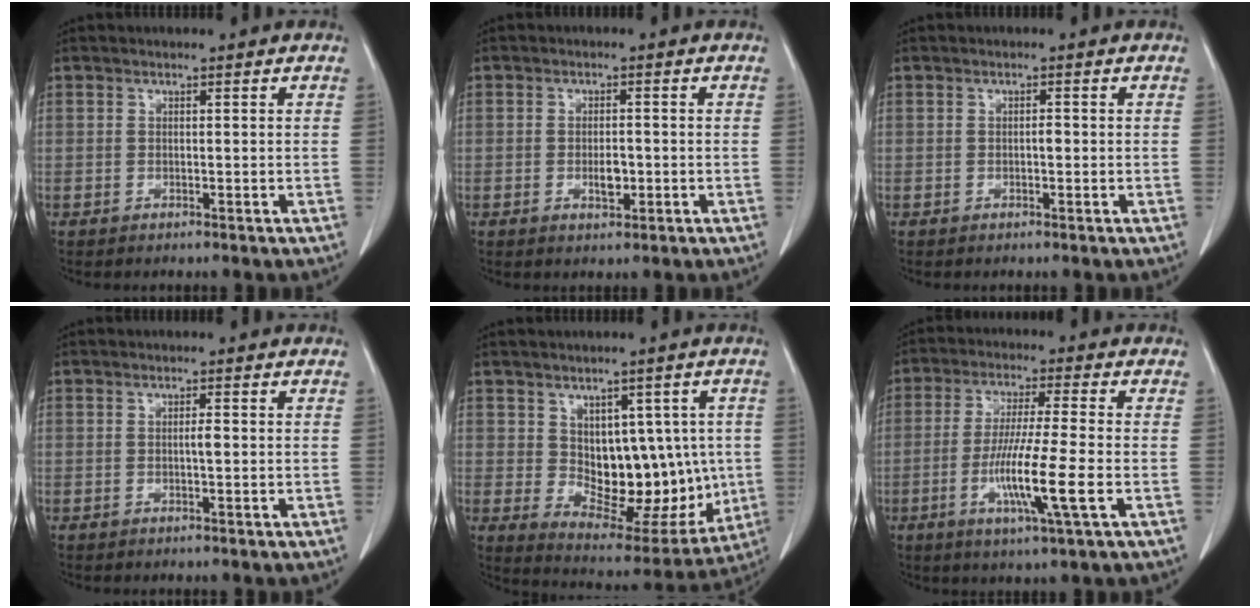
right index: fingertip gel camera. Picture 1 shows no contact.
{"total": 2.7, "force": [-0.6, 1.2, 2.4], "torque": [-0.043, 0.002, -0.002]}
{"total": 0.8, "force": [-0.2, 0.3, 0.8], "torque": [-0.012, 0.002, -0.004]}
{"total": 1.1, "force": [-0.1, 0.1, 1.1], "torque": [-0.021, 0.000, -0.002]}
{"total": 14.4, "force": [0.4, 8.2, 11.8], "torque": [-0.142, 0.011, 0.041]}
{"total": 10.8, "force": [-3.0, -0.4, 10.4], "torque": [-0.200, -0.017, -0.057]}